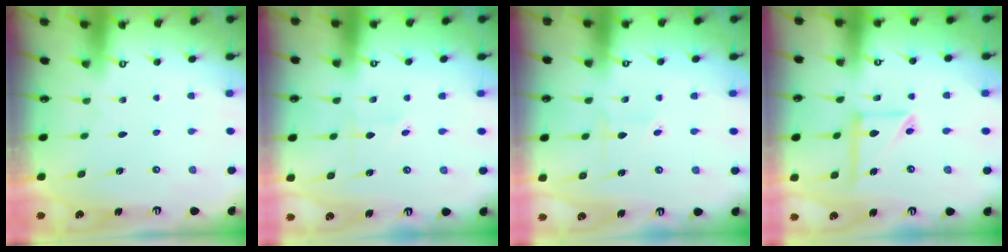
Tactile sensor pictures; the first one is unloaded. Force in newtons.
{"total": 1.6, "press": 1.6, "slide": 0.3}
{"total": 2.8, "press": 2.6, "slide": 0.9}
{"total": 12.3, "press": 12.3, "slide": 1.3}